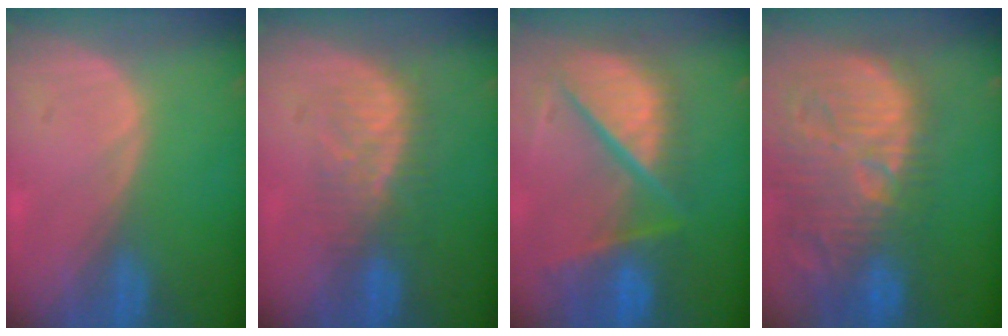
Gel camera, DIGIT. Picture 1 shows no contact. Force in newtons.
{"total": 6.2, "press": 6.0, "slide": 1.5}
{"total": 11.7, "press": 10.0, "slide": 6.1}
{"total": 15.1, "press": 13.2, "slide": 7.4}